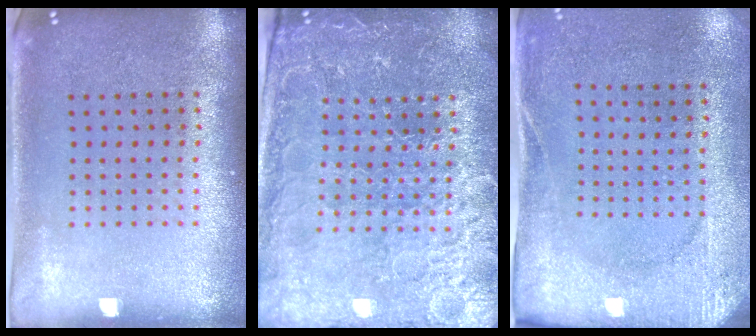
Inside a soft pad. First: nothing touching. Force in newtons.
{"total": 4.0, "press": 3.9, "slide": 1.1}
{"total": 2.6, "press": 2.2, "slide": 1.4}